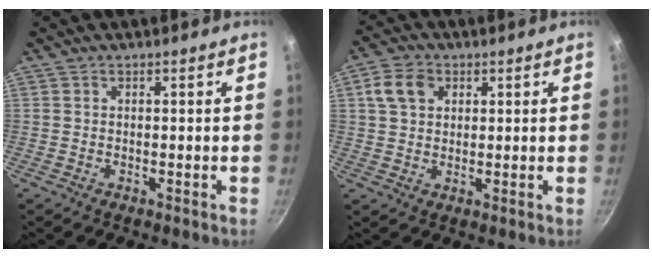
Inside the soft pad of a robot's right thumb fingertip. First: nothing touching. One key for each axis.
{"total": 6.3, "fx": 2.1, "fy": 4.8, "fz": 3.6, "tx": -0.051, "ty": 0.005, "tz": 0.032}